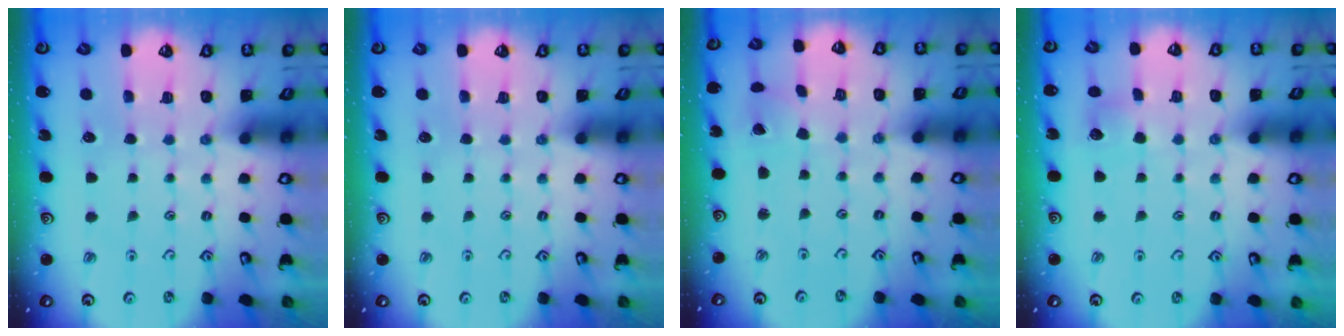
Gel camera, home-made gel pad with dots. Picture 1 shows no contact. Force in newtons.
{"total": 0.0}
{"total": 1.6, "press": 1.5, "slide": 0.4}
{"total": 5.4, "press": 5.4, "slide": 0.6}